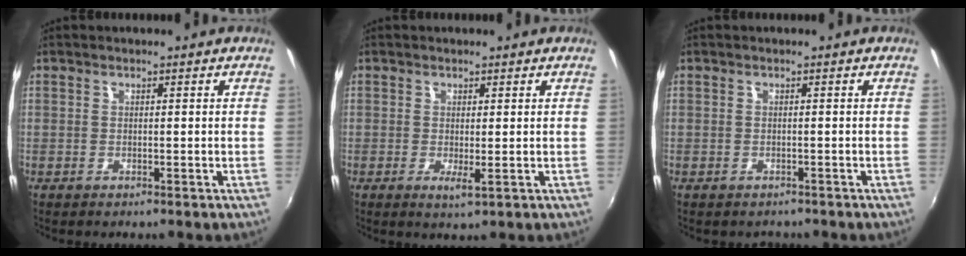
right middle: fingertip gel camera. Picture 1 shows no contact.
{"total": 1.9, "force": [0.0, 0.0, 1.9], "torque": [-0.035, -0.006, 0.000]}
{"total": 1.4, "force": [-1.2, 0.8, 0.2], "torque": [-0.008, -0.004, -0.014]}